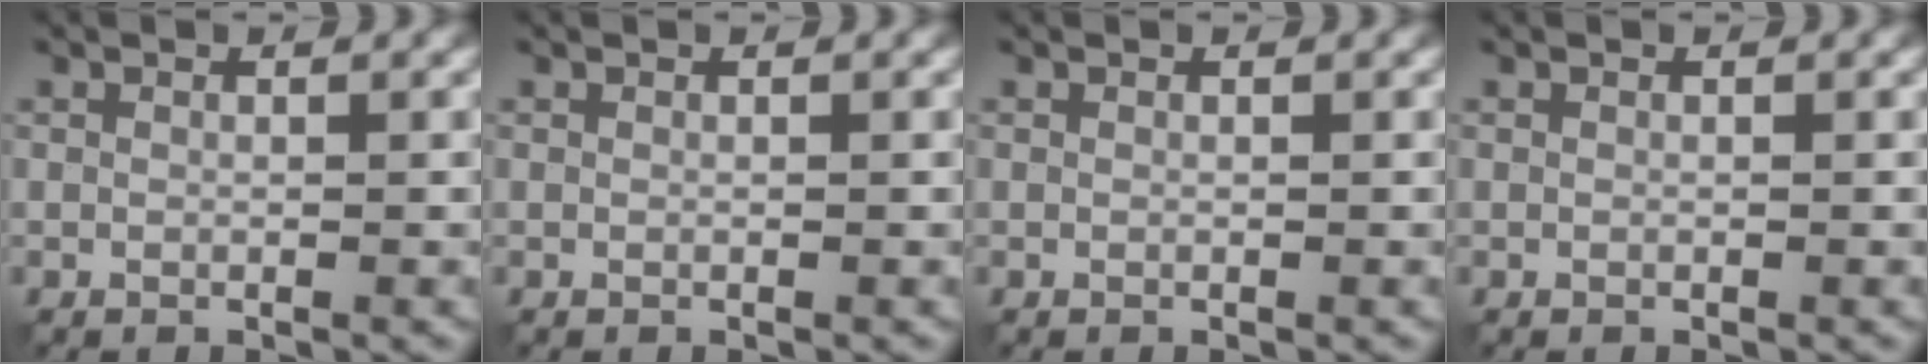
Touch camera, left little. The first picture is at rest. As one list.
[{"total": 0.0}, {"total": 0.0}, {"total": 0.0}]